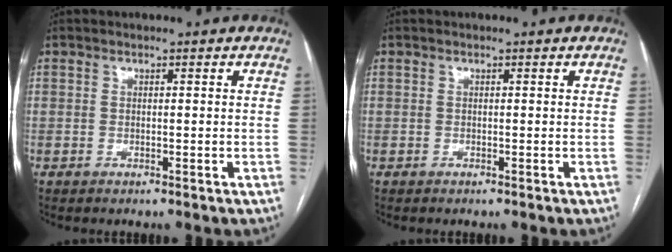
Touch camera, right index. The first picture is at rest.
{"total": 0.0}